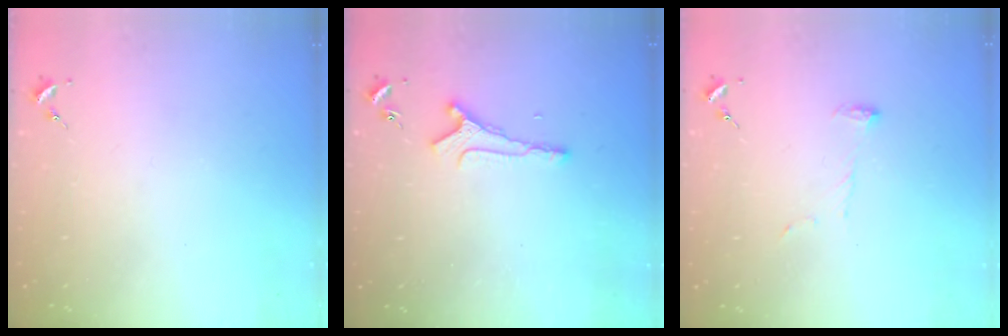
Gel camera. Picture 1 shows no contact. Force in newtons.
{"total": 4.9, "press": 4.8, "slide": 0.8}
{"total": 6.4, "press": 6.4, "slide": 0.7}